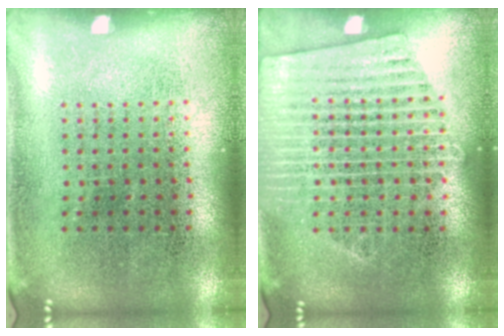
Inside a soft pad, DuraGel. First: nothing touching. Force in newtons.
{"total": 1.6, "press": 1.6, "slide": 0.3}